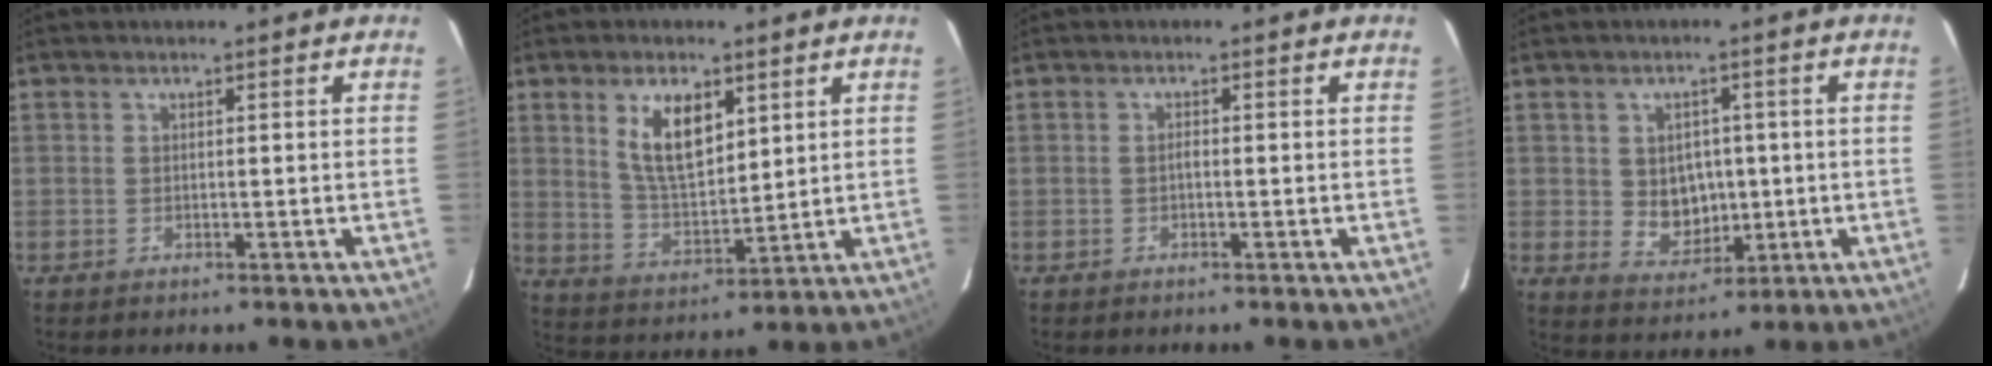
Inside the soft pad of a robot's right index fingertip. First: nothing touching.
{"total": 10.0, "force": [4.4, 4.6, 7.7], "torque": [-0.145, 0.004, 0.093]}
{"total": 0.6, "force": [-0.3, 0.2, 0.5], "torque": [-0.007, 0.005, -0.007]}
{"total": 6.8, "force": [-0.1, 5.9, 3.4], "torque": [-0.065, 0.004, 0.015]}